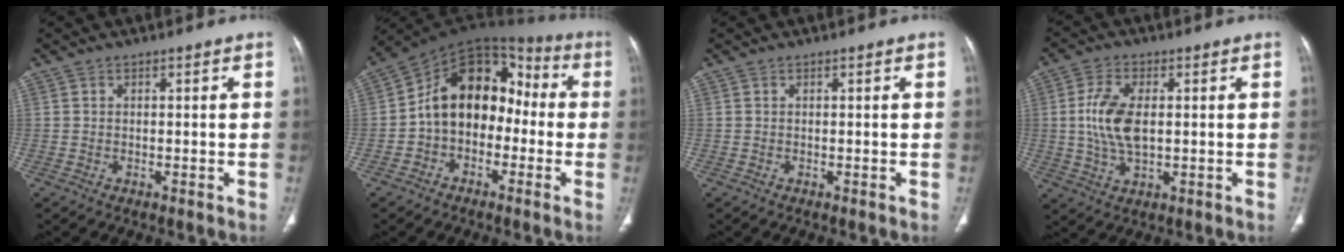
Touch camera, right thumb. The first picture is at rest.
{"total": 15.4, "force": [-1.8, 11.1, 10.5], "torque": [-0.130, 0.063, -0.046]}
{"total": 0.0}
{"total": 9.3, "force": [0.7, 5.0, 7.9], "torque": [-0.166, -0.002, 0.017]}